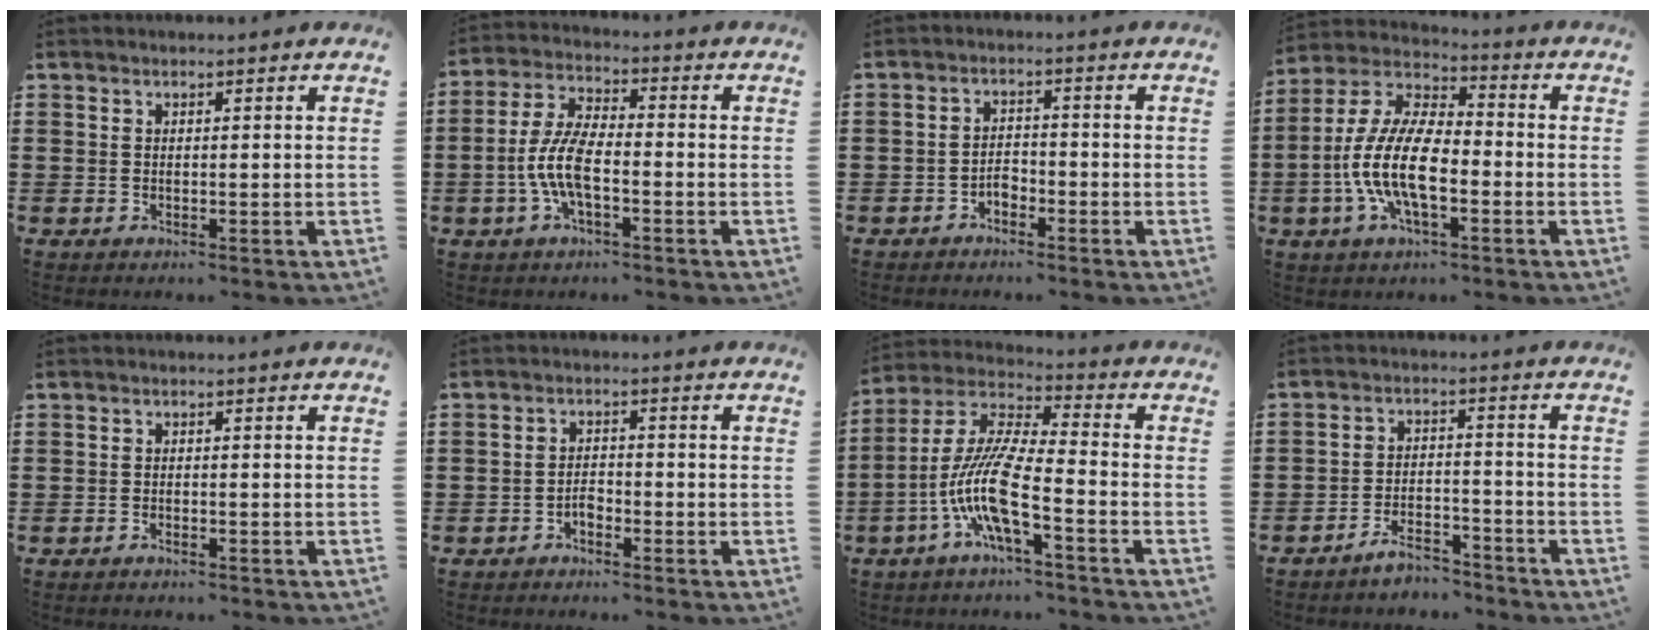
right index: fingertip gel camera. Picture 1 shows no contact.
{"total": 7.6, "force": [-2.0, 2.9, 6.7], "torque": [-0.162, -0.009, -0.047]}
{"total": 2.1, "force": [-1.6, 1.1, 0.8], "torque": [-0.019, 0.004, -0.034]}
{"total": 12.3, "force": [-3.4, 5.1, 10.6], "torque": [-0.252, -0.006, -0.071]}
{"total": 0.9, "force": [-0.9, 0.1, 0.2], "torque": [-0.006, -0.001, -0.017]}
{"total": 1.9, "force": [-1.3, 1.0, 0.9], "torque": [-0.021, 0.003, -0.027]}
{"total": 11.0, "force": [-5.1, 1.6, 9.7], "torque": [-0.232, -0.023, -0.110]}
{"total": 4.7, "force": [-4.5, 0.8, 1.0], "torque": [-0.017, 0.014, -0.089]}